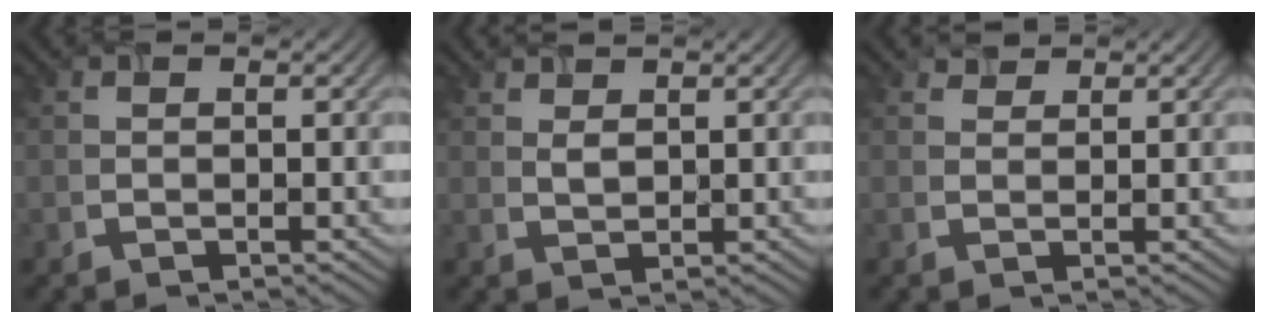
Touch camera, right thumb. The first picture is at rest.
{"total": 1.8, "force": [1.4, 0.7, 0.9], "torque": [-0.020, 0.006, 0.035]}
{"total": 1.3, "force": [1.1, 0.5, 0.2], "torque": [-0.002, 0.005, 0.030]}